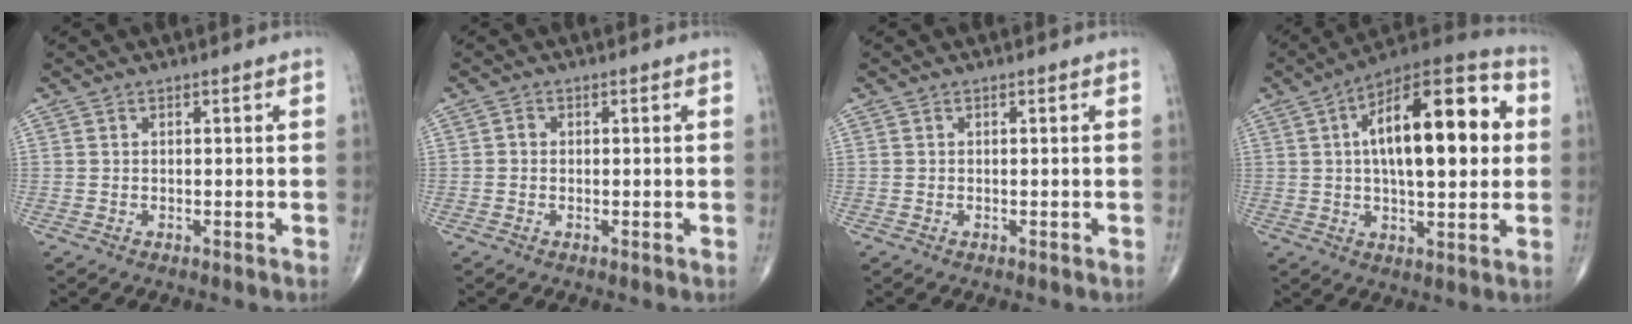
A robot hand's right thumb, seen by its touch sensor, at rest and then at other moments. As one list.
[{"total": 0.8, "force": [-0.1, 0.7, 0.4], "torque": [-0.001, 0.002, -0.005]}, {"total": 0.0}, {"total": 21.9, "force": [3.6, 9.0, 19.6], "torque": [-0.280, 0.021, 0.043]}]